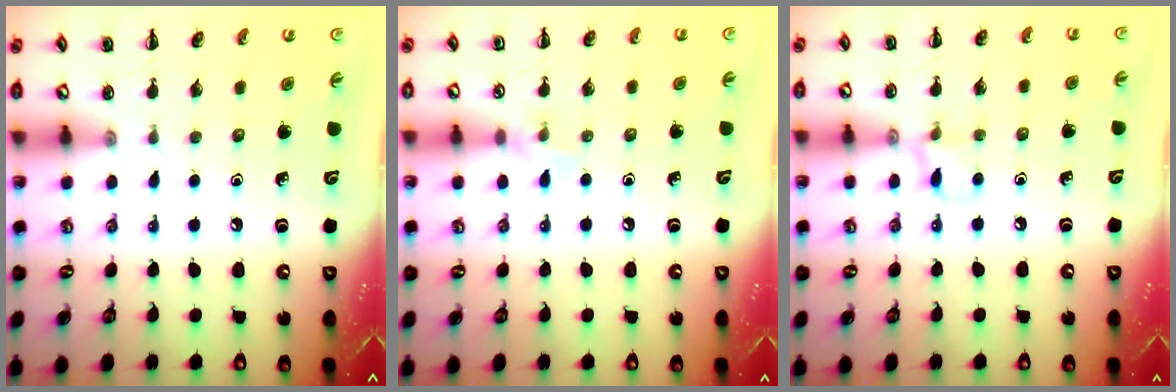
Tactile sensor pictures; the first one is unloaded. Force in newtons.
{"total": 4.8, "press": 4.5, "slide": 1.8}
{"total": 6.3, "press": 6.0, "slide": 1.8}